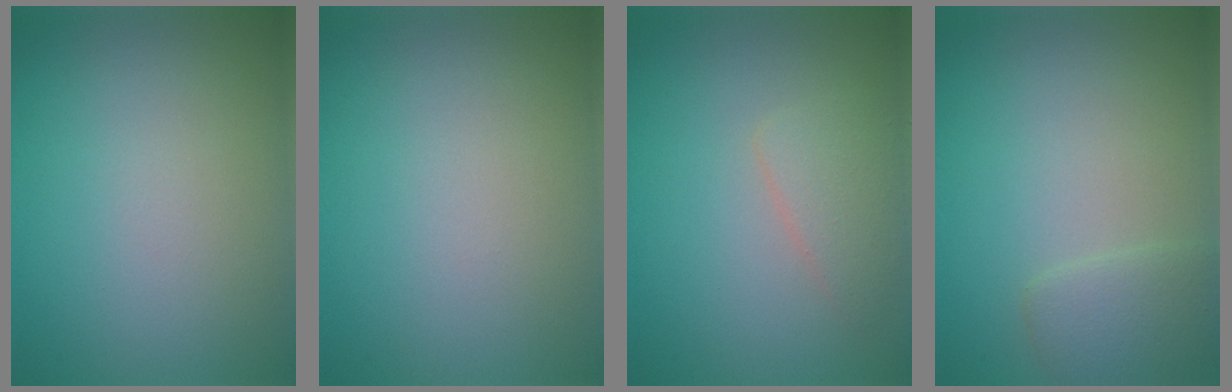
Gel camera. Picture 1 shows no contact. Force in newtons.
{"total": 0.0}
{"total": 2.2, "press": 2.2, "slide": 0.0}
{"total": 2.1, "press": 2.1, "slide": 0.1}